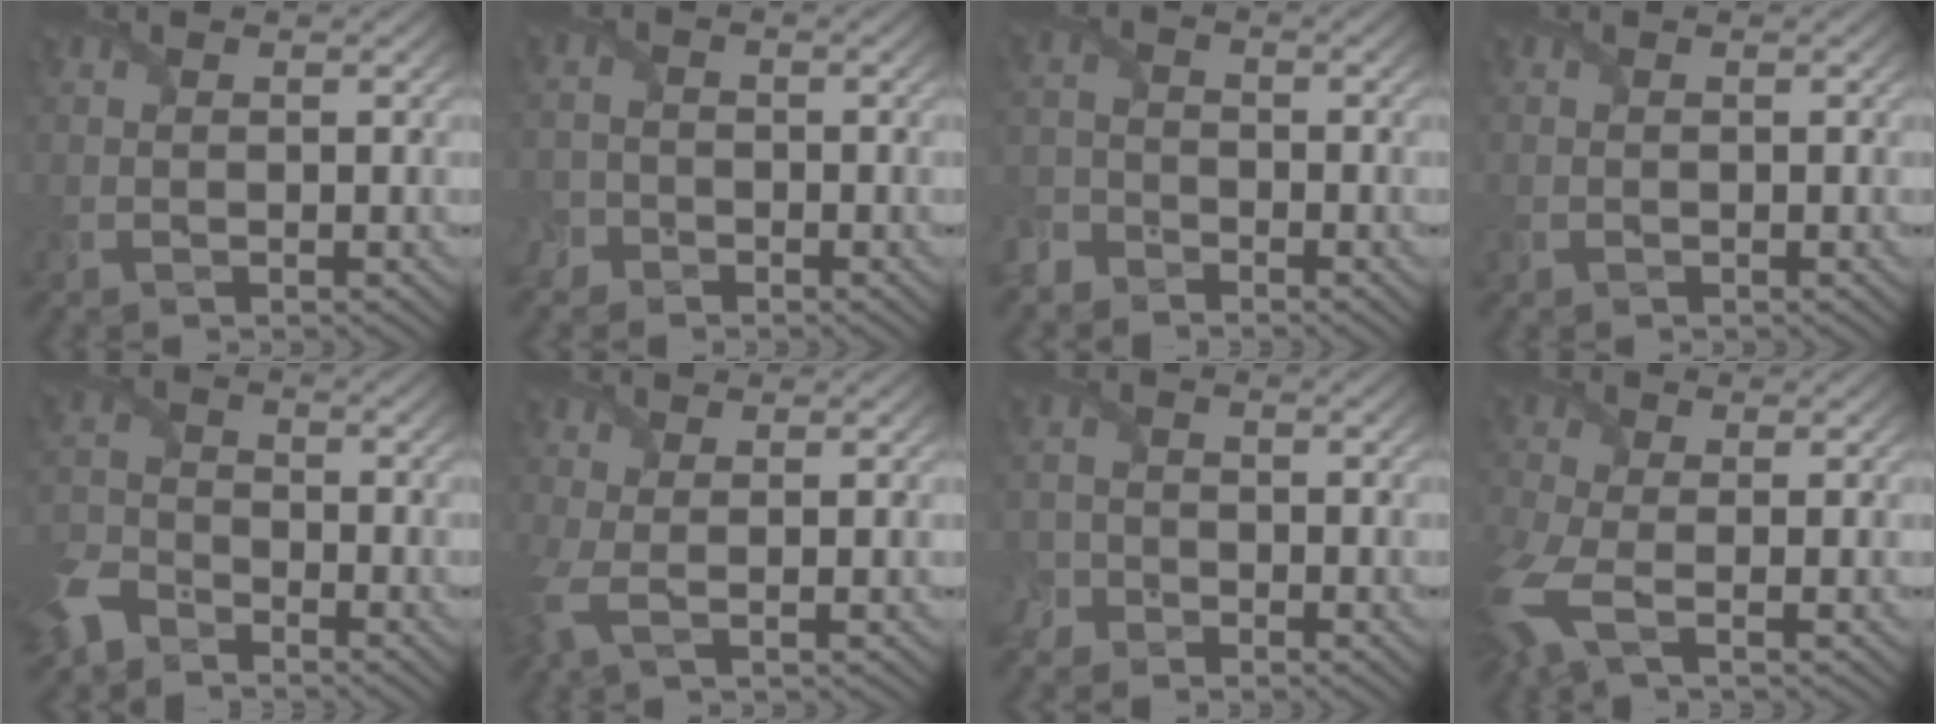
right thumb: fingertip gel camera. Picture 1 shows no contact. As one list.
[{"total": 2.4, "force": [-1.6, 1.8, 0.2], "torque": [0.004, 0.002, -0.040]}, {"total": 3.3, "force": [-2.8, 1.7, 0.3], "torque": [-0.005, 0.001, -0.072]}, {"total": 0.7, "force": [-0.3, 0.6, 0.1], "torque": [-0.005, -0.007, -0.007]}, {"total": 7.2, "force": [-5.2, 4.0, 2.9], "torque": [-0.079, -0.015, -0.123]}, {"total": 2.9, "force": [-0.2, 0.9, 2.8], "torque": [-0.080, -0.002, -0.010]}, {"total": 2.6, "force": [-2.0, 1.6, 0.1], "torque": [0.001, 0.002, -0.050]}, {"total": 7.1, "force": [-2.6, 3.5, 5.6], "torque": [-0.166, -0.022, -0.059]}]